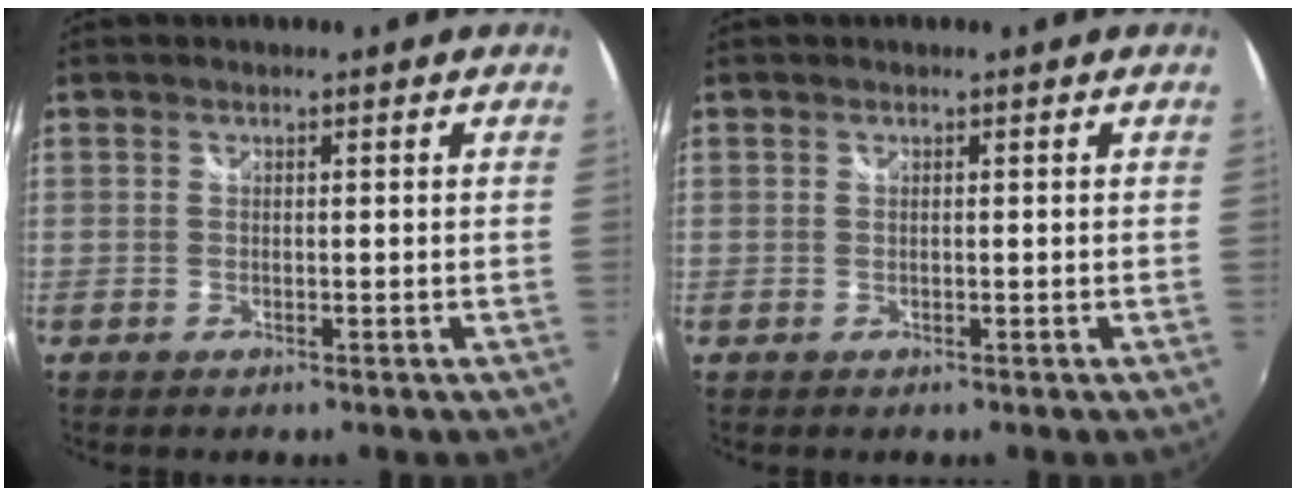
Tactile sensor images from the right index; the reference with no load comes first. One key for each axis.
{"total": 0.0}